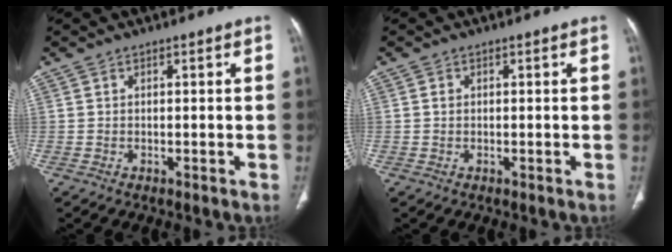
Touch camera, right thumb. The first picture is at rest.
{"total": 0.7, "force": [0.1, 0.6, 0.4], "torque": [-0.003, 0.001, 0.002]}